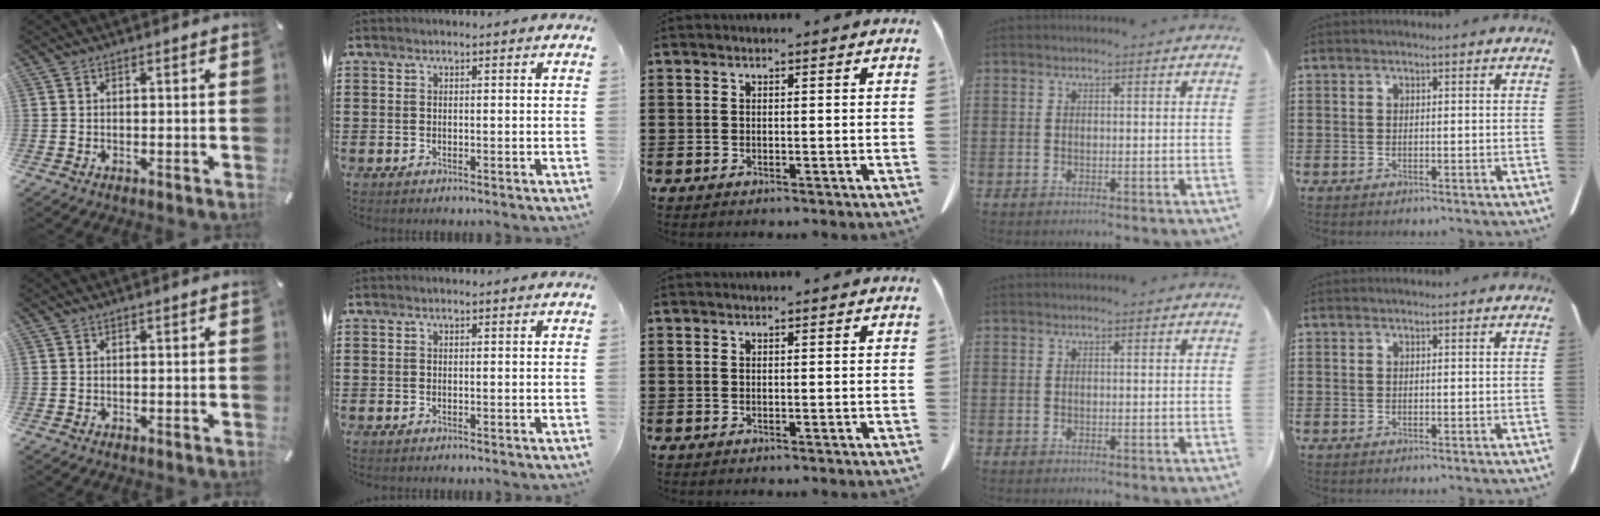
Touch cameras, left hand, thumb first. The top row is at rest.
{}